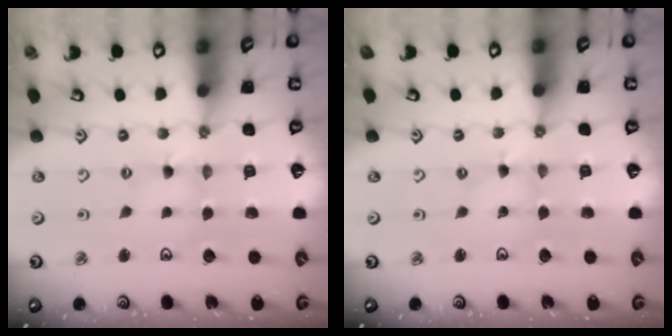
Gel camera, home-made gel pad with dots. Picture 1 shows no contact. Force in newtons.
{"total": 0.0}